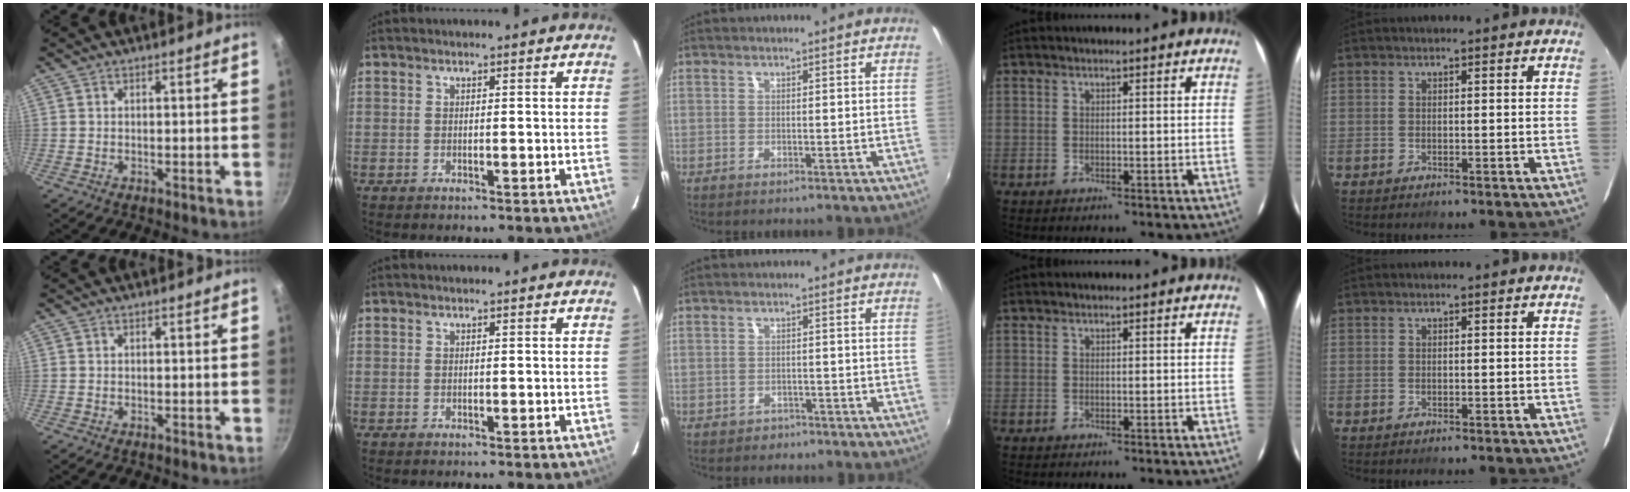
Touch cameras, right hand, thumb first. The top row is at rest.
{"middle": {"total": 2.2, "force": [-1.3, 1.7, 0.3], "torque": [-0.010, 0.000, -0.018]}}